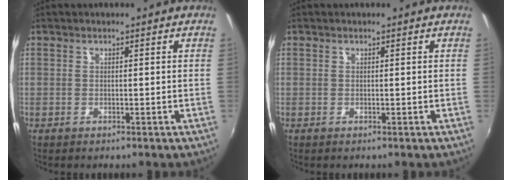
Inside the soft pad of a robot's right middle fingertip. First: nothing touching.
{"total": 0.0}